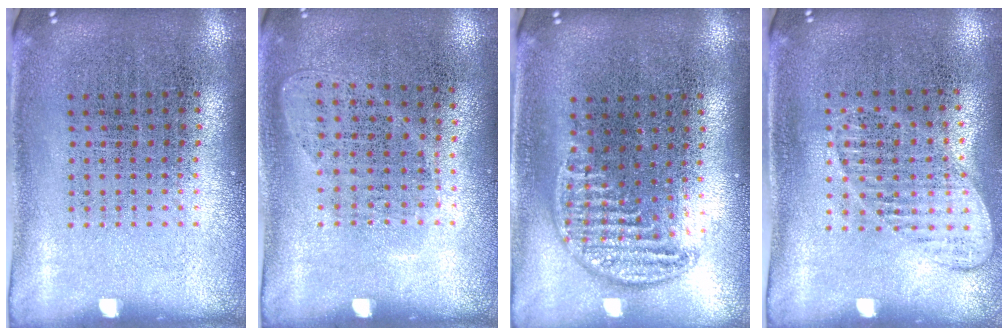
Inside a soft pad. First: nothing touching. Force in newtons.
{"total": 1.0, "press": 0.8, "slide": 0.5}
{"total": 1.0, "press": 1.0, "slide": 0.4}
{"total": 1.1, "press": 1.1, "slide": 0.2}